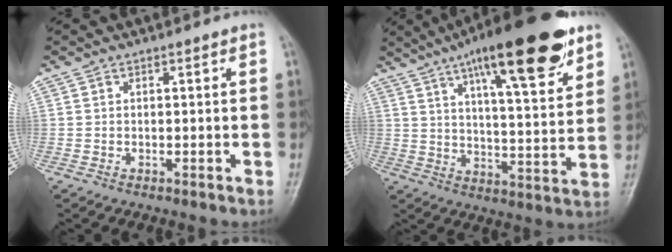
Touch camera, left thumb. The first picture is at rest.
{"total": 22.3, "force": [13.3, 5.6, 17.1], "torque": [-0.240, -0.038, 0.205]}